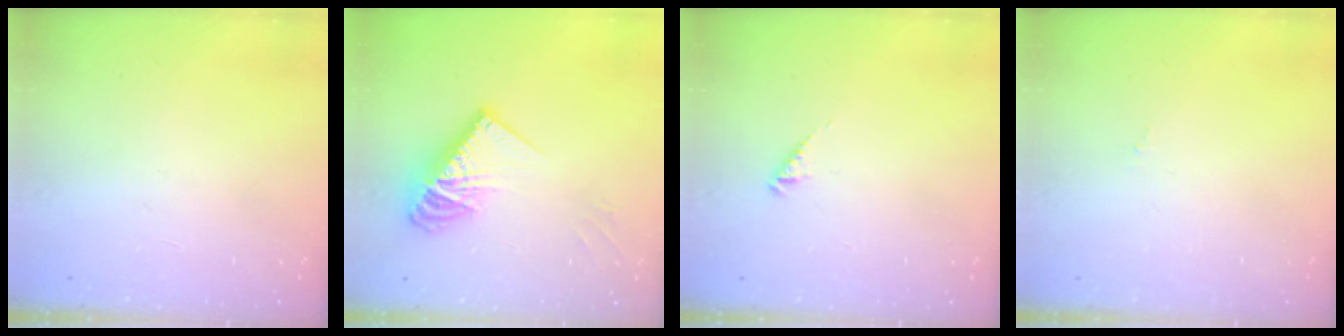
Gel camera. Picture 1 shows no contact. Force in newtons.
{"total": 14.8, "press": 14.7, "slide": 1.3}
{"total": 2.3, "press": 2.3, "slide": 0.4}
{"total": 0.0}